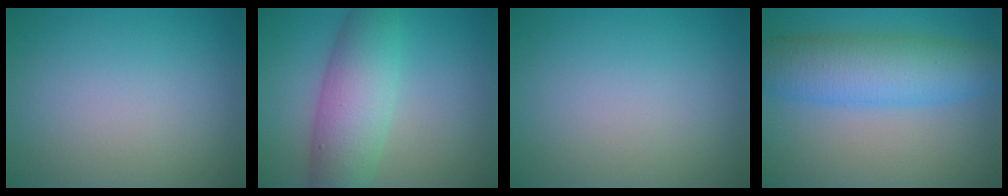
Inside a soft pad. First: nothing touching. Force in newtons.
{"total": 6.8, "press": 6.8, "slide": 0.2}
{"total": 0.0}
{"total": 7.4, "press": 7.4, "slide": 0.1}